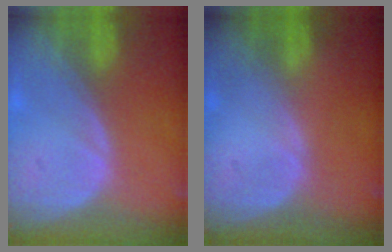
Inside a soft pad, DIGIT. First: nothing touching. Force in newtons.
{"total": 0.0}